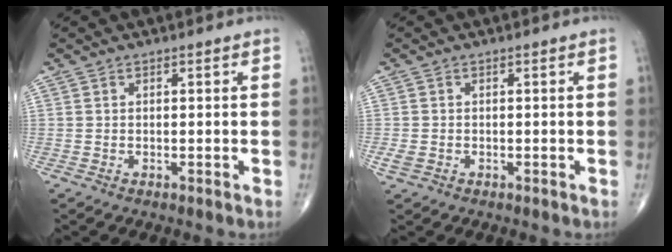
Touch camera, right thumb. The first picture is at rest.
{"total": 1.7, "force": [-0.5, 1.3, 1.0], "torque": [-0.020, 0.000, -0.009]}